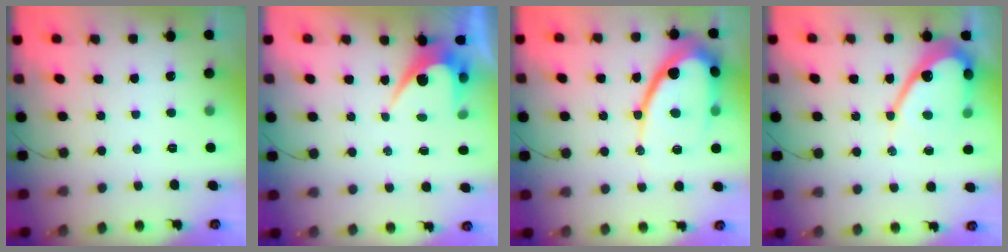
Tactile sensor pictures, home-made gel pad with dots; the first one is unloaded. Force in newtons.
{"total": 6.0, "press": 6.0, "slide": 0.3}
{"total": 15.4, "press": 15.3, "slide": 1.6}
{"total": 12.7, "press": 12.7, "slide": 0.9}